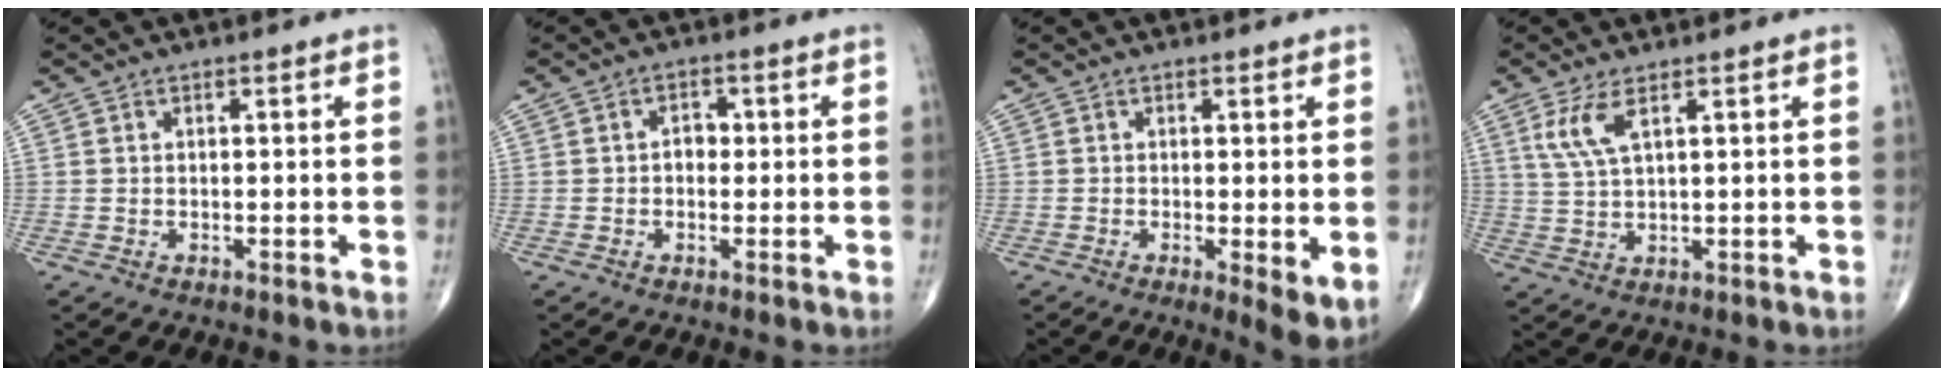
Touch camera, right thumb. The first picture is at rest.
{"total": 2.3, "force": [0.0, 1.7, 1.5], "torque": [-0.014, 0.005, -0.004]}
{"total": 4.9, "force": [-0.6, 1.2, 4.7], "torque": [-0.074, -0.017, -0.011]}
{"total": 5.0, "force": [2.4, 1.4, 4.2], "torque": [-0.102, -0.006, 0.059]}